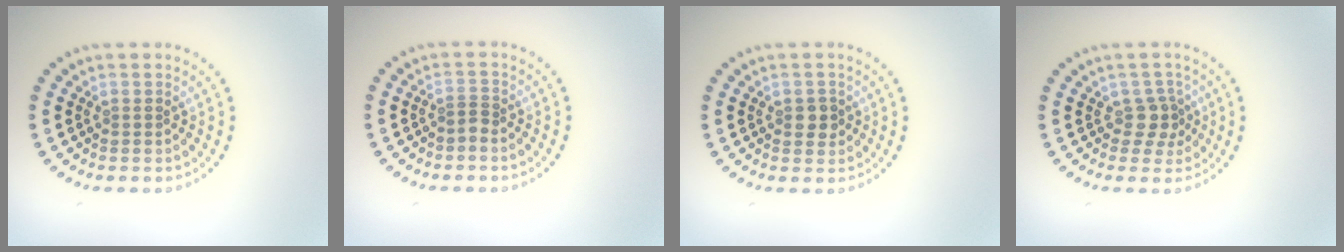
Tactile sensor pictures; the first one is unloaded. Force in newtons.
{"total": 0.8, "press": 0.5, "slide": 0.7}
{"total": 1.7, "press": 1.6, "slide": 0.2}
{"total": 2.0, "press": 1.6, "slide": 1.2}